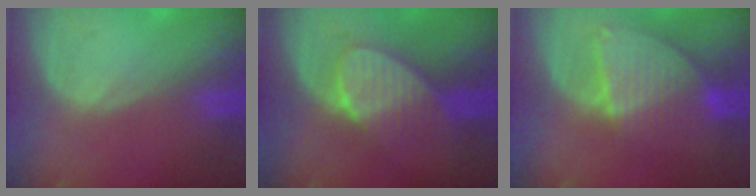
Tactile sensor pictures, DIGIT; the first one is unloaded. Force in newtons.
{"total": 7.3, "press": 7.3, "slide": 0.7}
{"total": 8.5, "press": 7.5, "slide": 4.1}